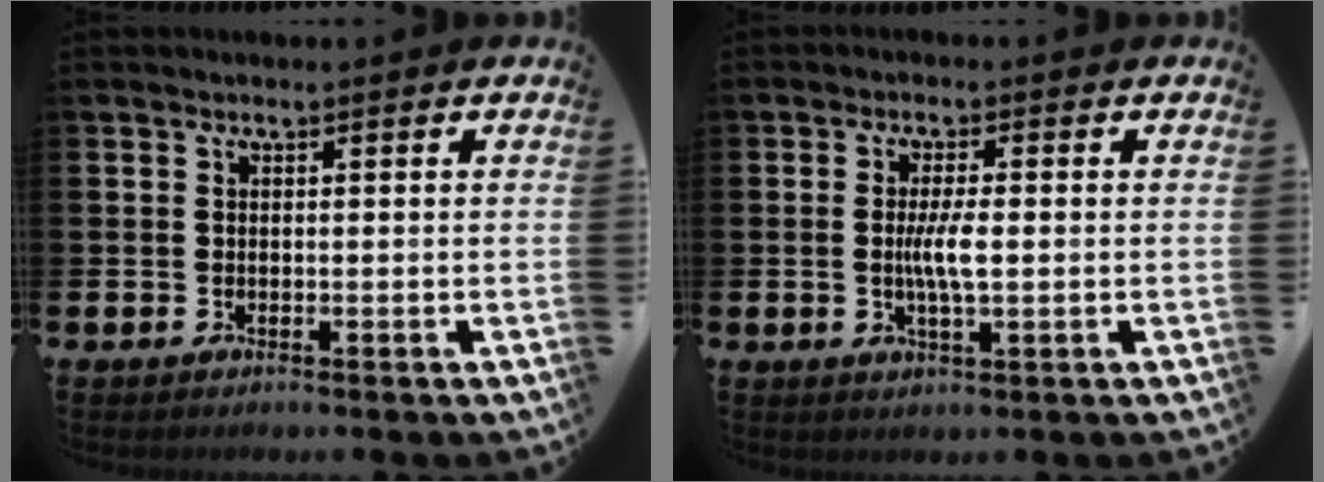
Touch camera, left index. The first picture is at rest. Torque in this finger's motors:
{"motor_torque": [0.35, 0.33, 0.15, 0.11]}